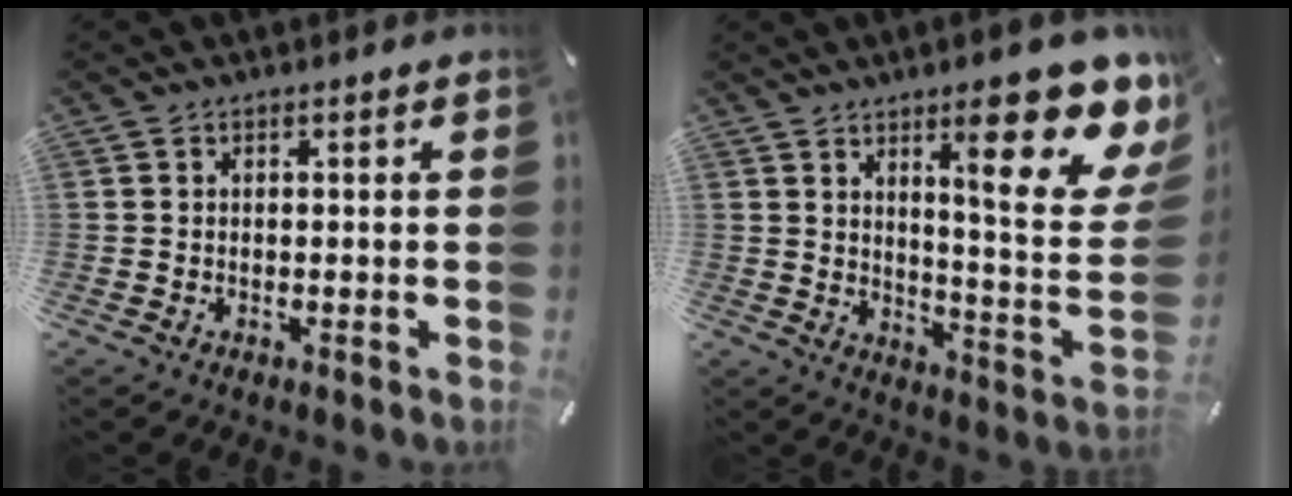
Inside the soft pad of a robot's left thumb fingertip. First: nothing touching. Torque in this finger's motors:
{"motor_torque": [1.12, 1.05, 2.01, -0.40, 0.26]}